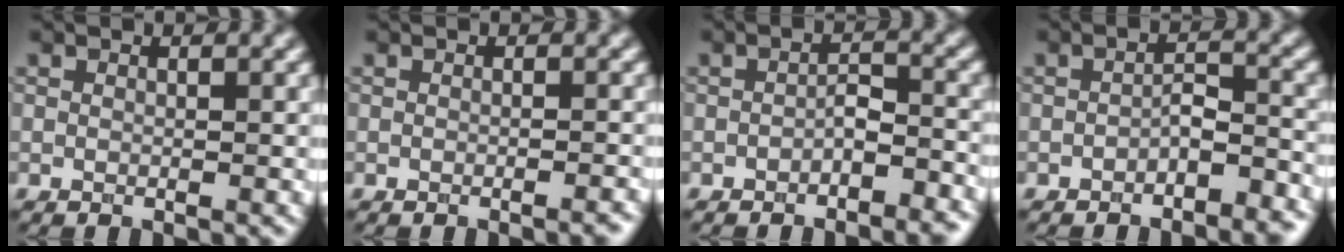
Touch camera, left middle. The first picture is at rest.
{"total": 1.0, "force": [-0.7, 0.2, 0.7], "torque": [-0.005, 0.000, -0.013]}
{"total": 2.5, "force": [-1.5, 1.0, 1.8], "torque": [-0.026, 0.009, -0.024]}
{"total": 3.1, "force": [-1.9, 1.1, 2.1], "torque": [-0.031, 0.008, -0.033]}